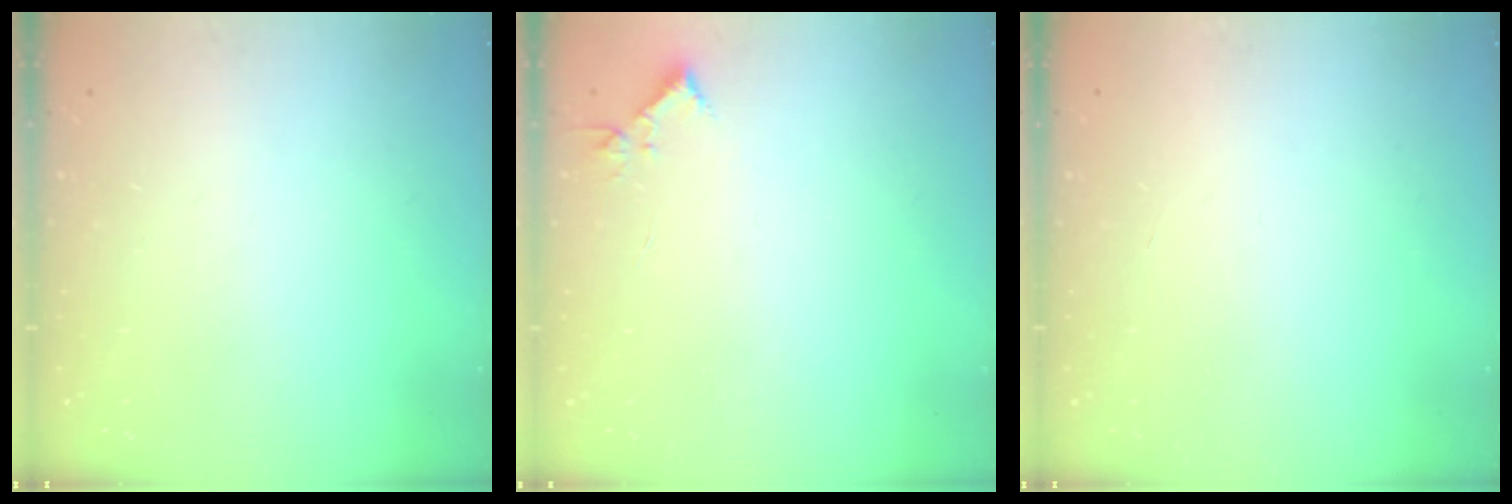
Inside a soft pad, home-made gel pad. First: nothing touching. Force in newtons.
{"total": 4.4, "press": 4.4, "slide": 0.5}
{"total": 1.5, "press": 1.5, "slide": 0.1}